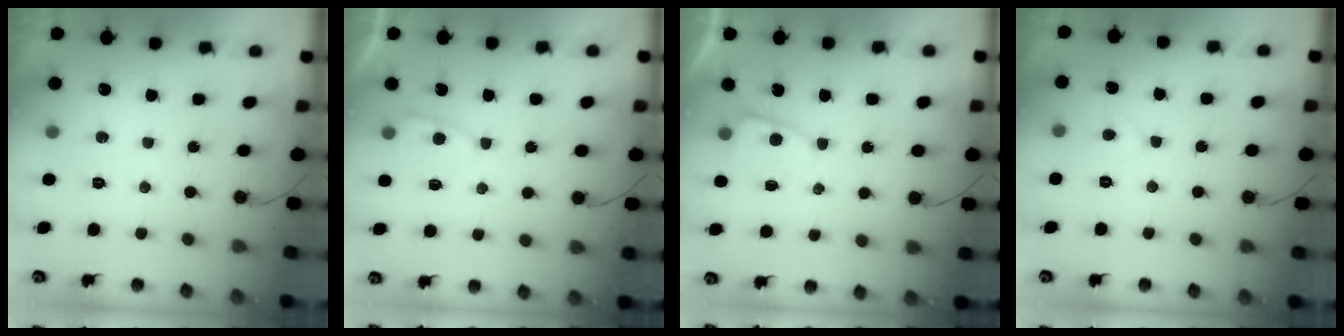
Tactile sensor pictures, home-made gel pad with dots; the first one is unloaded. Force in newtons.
{"total": 2.7, "press": 2.7, "slide": 0.3}
{"total": 3.6, "press": 3.6, "slide": 0.4}
{"total": 2.9, "press": 2.9, "slide": 0.2}